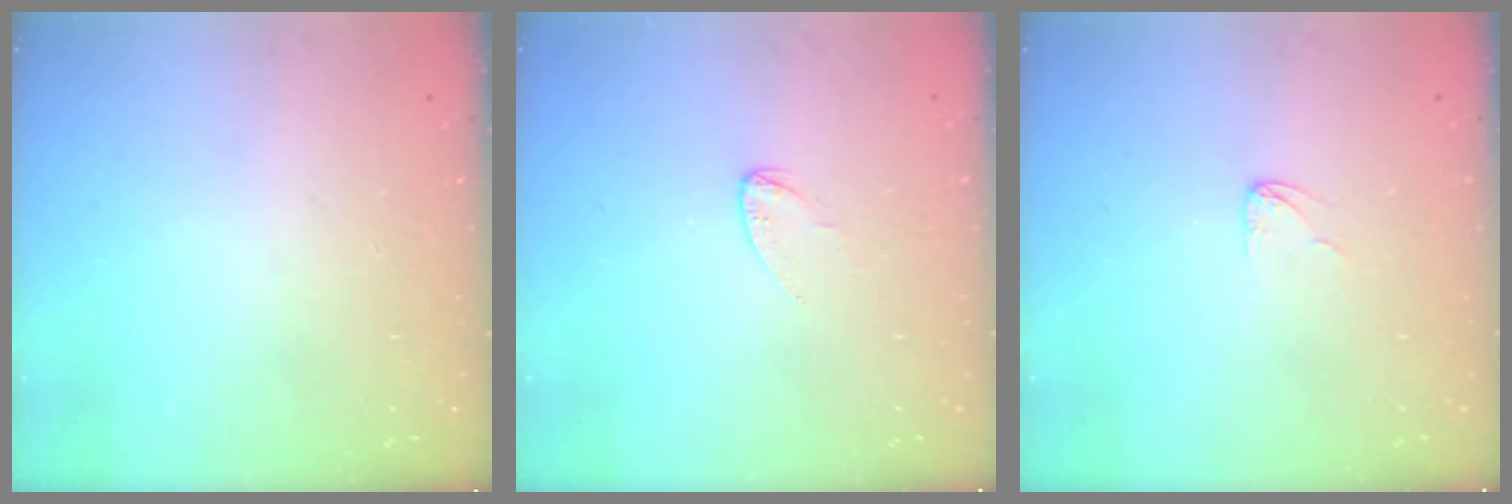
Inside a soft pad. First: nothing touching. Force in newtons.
{"total": 2.6, "press": 2.6, "slide": 0.2}
{"total": 2.7, "press": 2.7, "slide": 0.2}